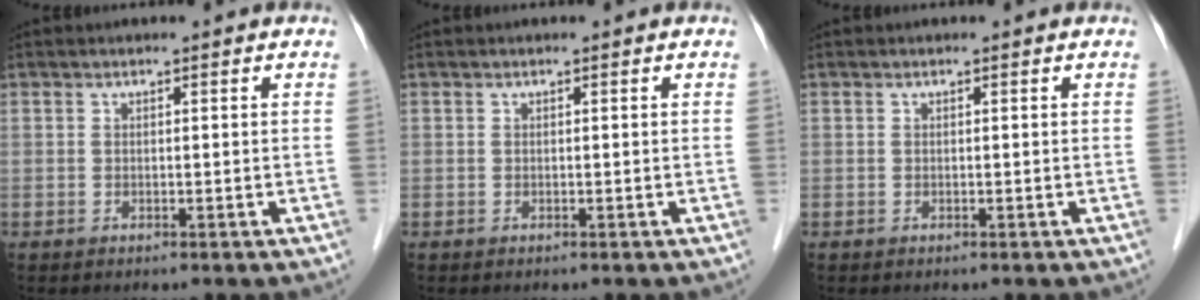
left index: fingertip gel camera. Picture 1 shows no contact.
{"total": 0.0}
{"total": 0.0}